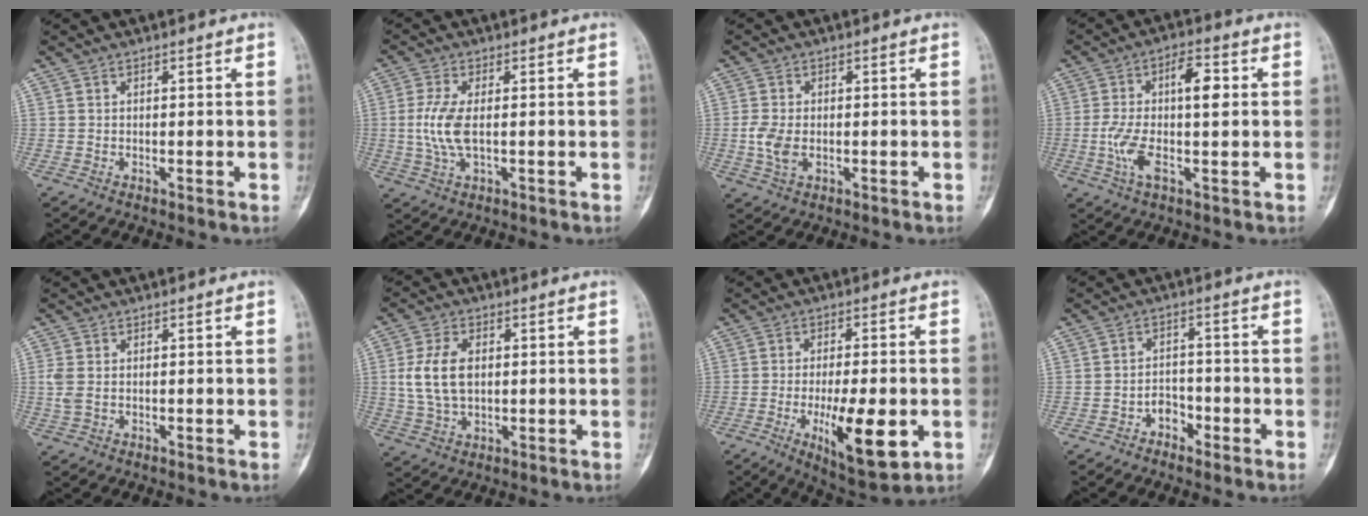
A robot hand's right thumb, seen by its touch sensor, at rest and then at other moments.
{"total": 6.7, "force": [-0.1, 2.8, 6.1], "torque": [-0.151, -0.002, -0.003]}
{"total": 5.1, "force": [-0.7, 3.1, 3.9], "torque": [-0.088, 0.000, -0.012]}
{"total": 11.2, "force": [0.3, 4.2, 10.4], "torque": [-0.203, 0.022, 0.004]}
{"total": 2.7, "force": [0.1, 1.7, 2.1], "torque": [-0.069, 0.002, 0.003]}
{"total": 8.9, "force": [1.0, 5.5, 7.0], "torque": [-0.136, 0.002, 0.025]}
{"total": 14.1, "force": [-3.9, 4.7, 12.7], "torque": [-0.190, -0.008, -0.050]}
{"total": 3.7, "force": [-2.2, 2.6, 1.4], "torque": [-0.001, 0.024, -0.039]}